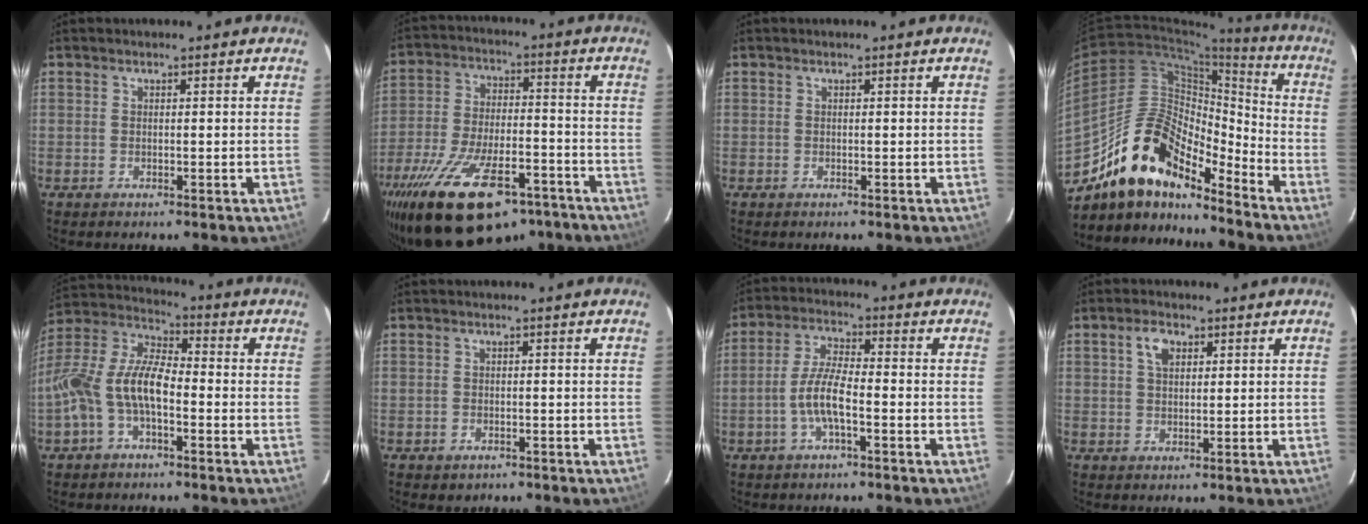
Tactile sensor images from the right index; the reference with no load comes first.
{"total": 25.2, "force": [-17.1, 10.1, 15.5], "torque": [-0.297, -0.034, -0.264]}
{"total": 0.0}
{"total": 16.1, "force": [-13.2, 5.7, 7.2], "torque": [-0.132, 0.027, -0.245]}
{"total": 12.6, "force": [-3.8, 5.6, 10.6], "torque": [-0.223, 0.013, -0.078]}
{"total": 1.8, "force": [-1.0, 1.4, 0.6], "torque": [-0.014, 0.000, -0.009]}
{"total": 6.6, "force": [-2.5, 1.4, 6.0], "torque": [-0.127, 0.007, -0.049]}
{"total": 3.6, "force": [1.5, 2.2, 2.5], "torque": [-0.045, 0.010, 0.027]}